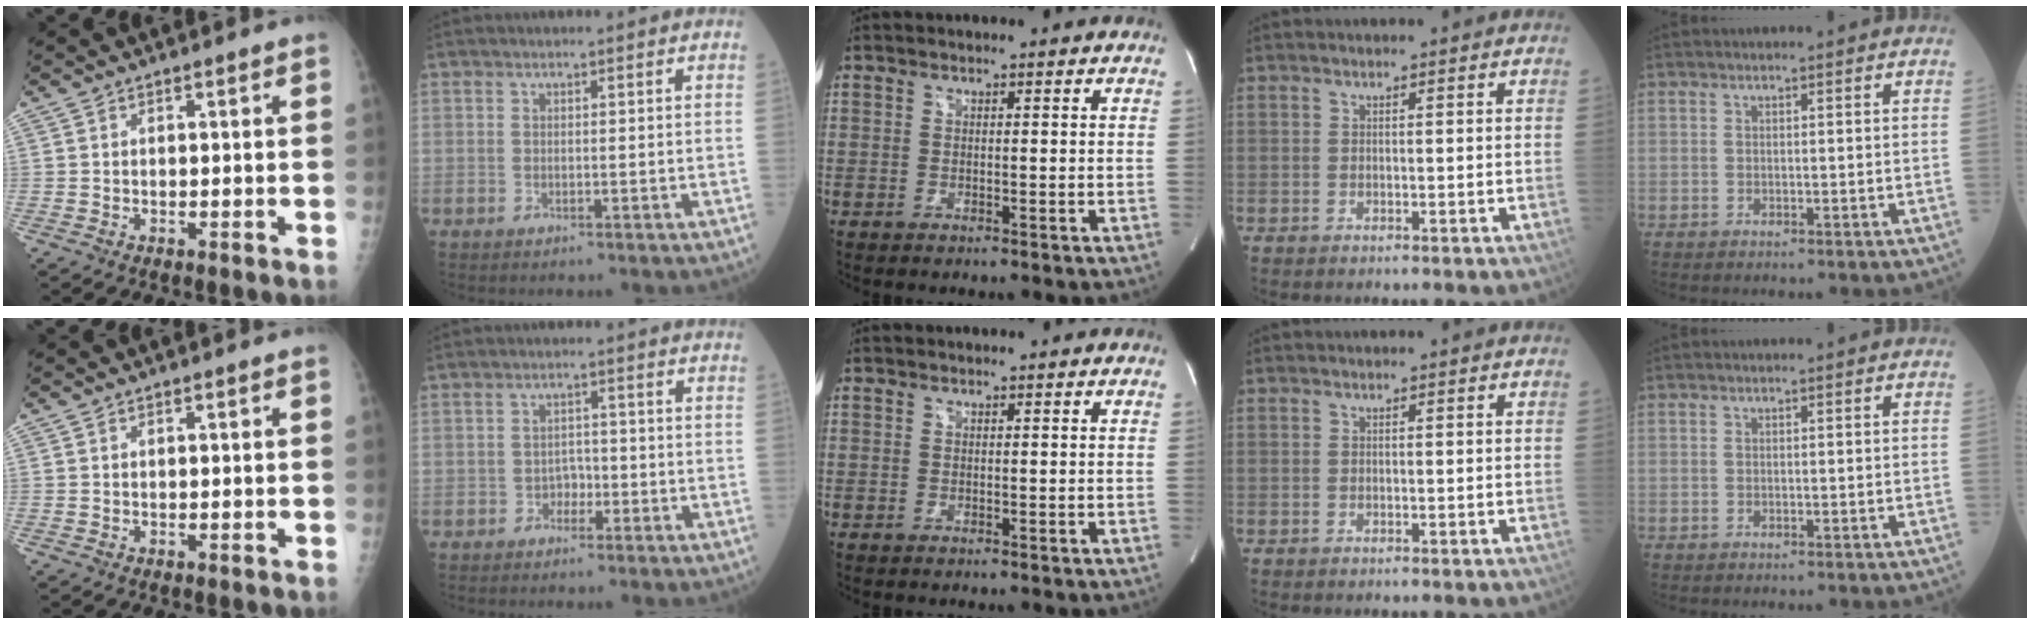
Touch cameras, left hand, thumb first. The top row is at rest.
{"index": {"total": 1.9, "force": [-1.0, 1.4, 0.8], "torque": [-0.007, 0.007, -0.019]}}